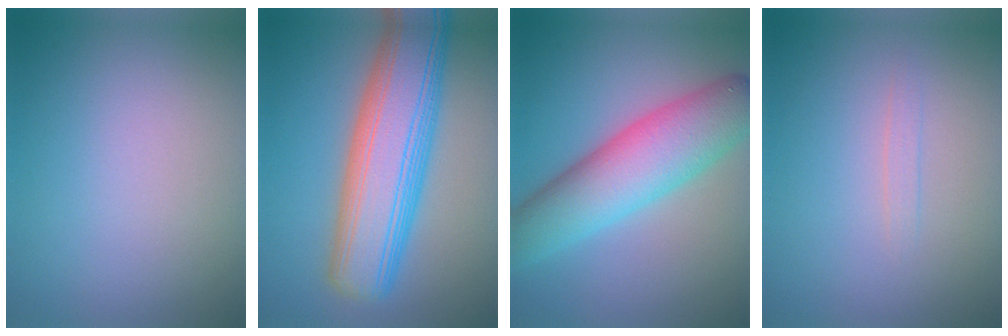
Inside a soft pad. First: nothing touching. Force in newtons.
{"total": 10.8, "press": 10.8, "slide": 0.4}
{"total": 8.4, "press": 8.4, "slide": 0.1}
{"total": 0.7, "press": 0.7, "slide": 0.0}